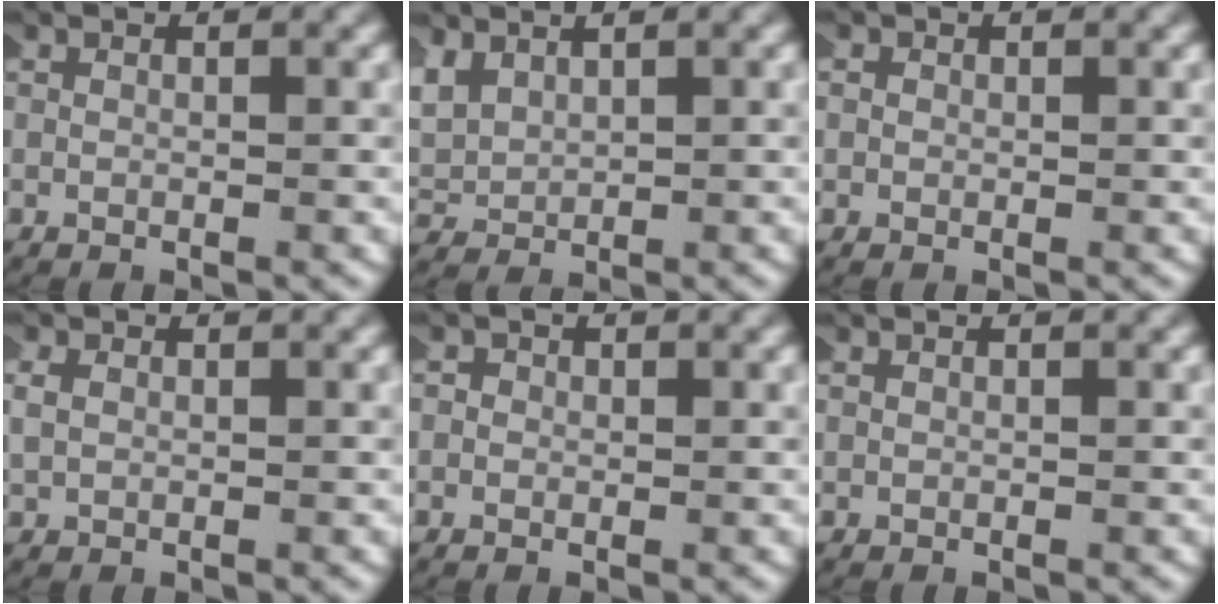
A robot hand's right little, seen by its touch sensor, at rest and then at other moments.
{"total": 3.9, "force": [1.7, 3.0, 2.0], "torque": [-0.062, -0.002, 0.038]}
{"total": 0.6, "force": [0.0, 0.6, 0.0], "torque": [-0.001, 0.003, -0.004]}
{"total": 1.6, "force": [0.5, 1.2, 0.9], "torque": [-0.029, 0.002, 0.011]}
{"total": 0.7, "force": [-0.1, 0.7, -0.1], "torque": [0.002, 0.004, -0.008]}
{"total": 0.0}